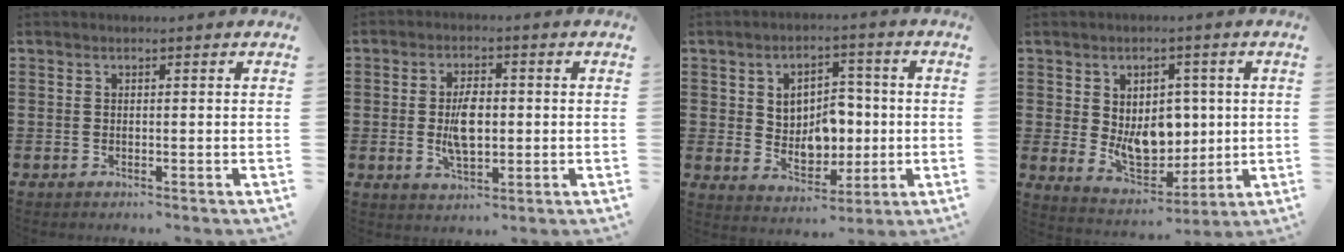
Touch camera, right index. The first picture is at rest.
{"total": 6.0, "force": [-0.2, 3.1, 5.2], "torque": [-0.103, -0.001, -0.008]}
{"total": 6.2, "force": [0.4, 5.2, 3.4], "torque": [-0.058, 0.007, 0.003]}
{"total": 7.8, "force": [0.5, 5.9, 5.2], "torque": [-0.082, 0.004, 0.010]}